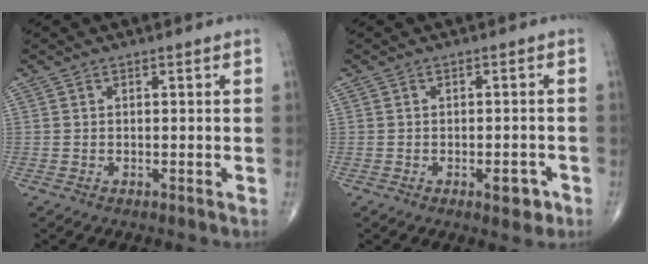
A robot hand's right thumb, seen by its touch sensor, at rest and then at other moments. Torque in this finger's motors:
{"motor_torque": [0.81, 0.59, -0.16, -0.36, 0.11]}